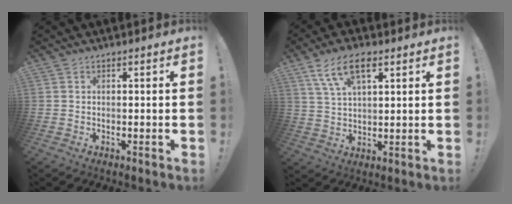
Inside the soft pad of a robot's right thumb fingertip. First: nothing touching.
{"total": 10.6, "force": [5.4, 4.8, 7.7], "torque": [-0.143, -0.001, 0.102]}